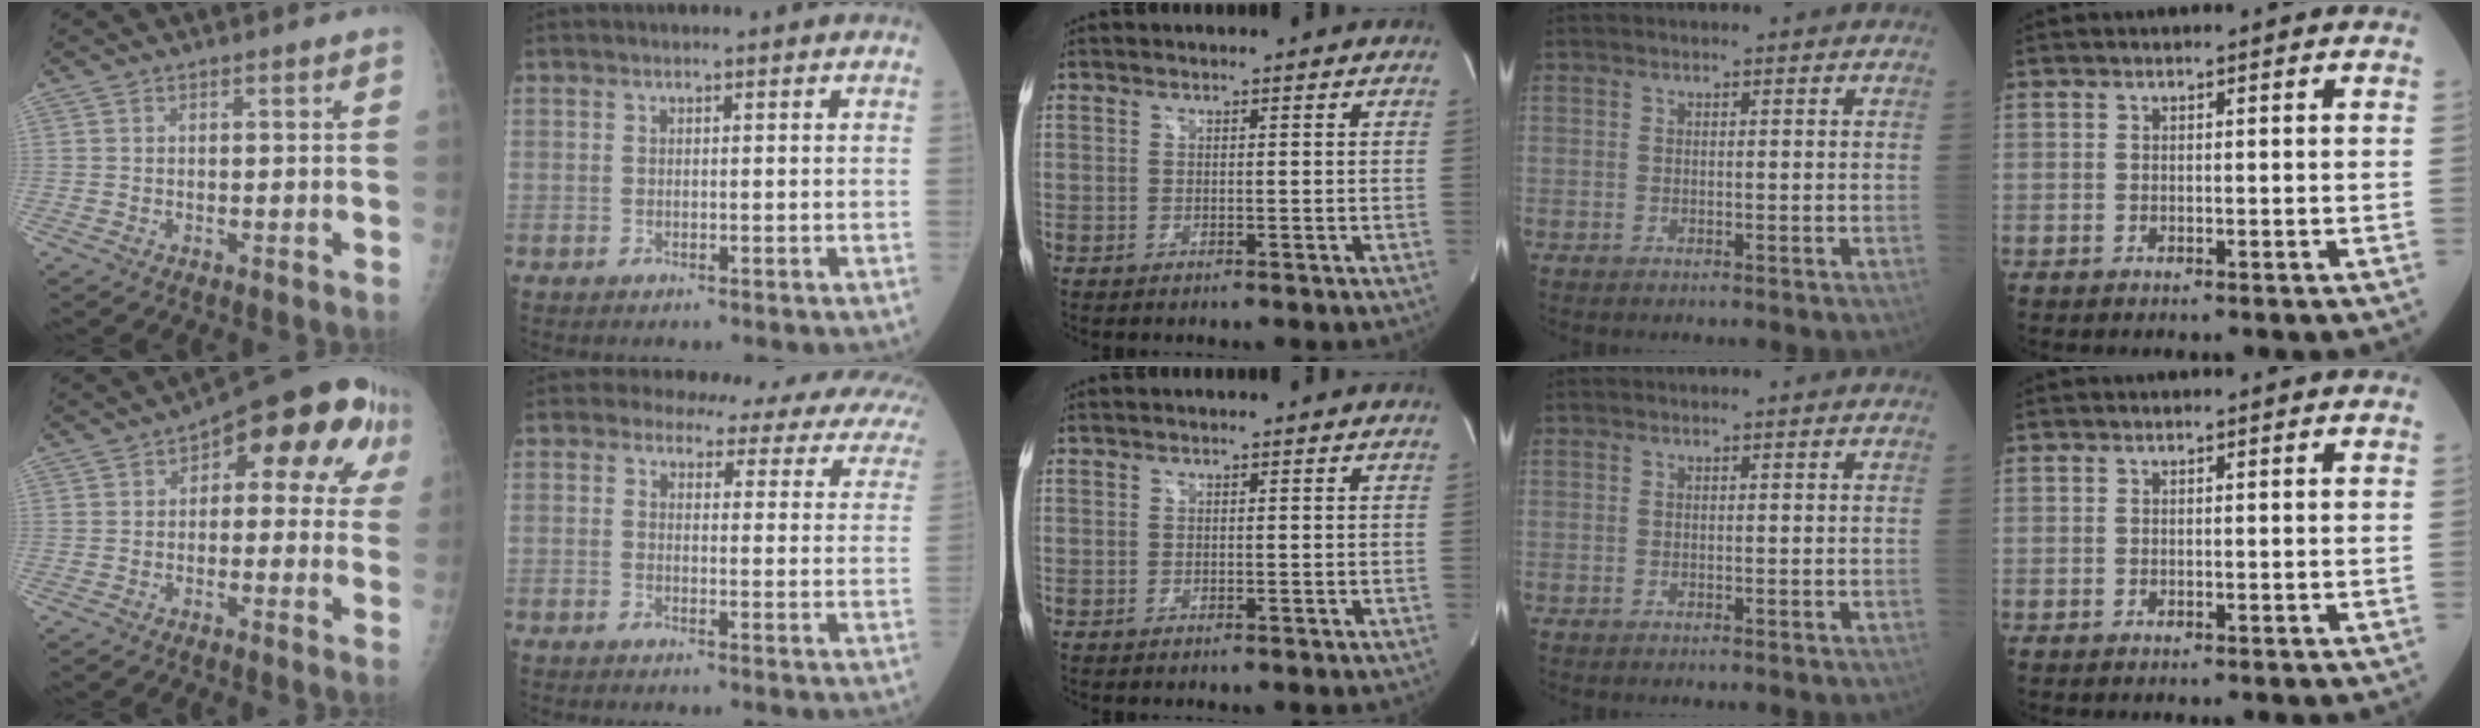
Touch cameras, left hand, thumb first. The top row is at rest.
{"thumb": {"total": 15.5, "force": [4.3, 7.8, 12.7], "torque": [-0.107, 0.025, 0.039]}, "index": {"total": 16.7, "force": [15.0, 5.4, 5.0], "torque": [-0.051, -0.039, 0.140]}}